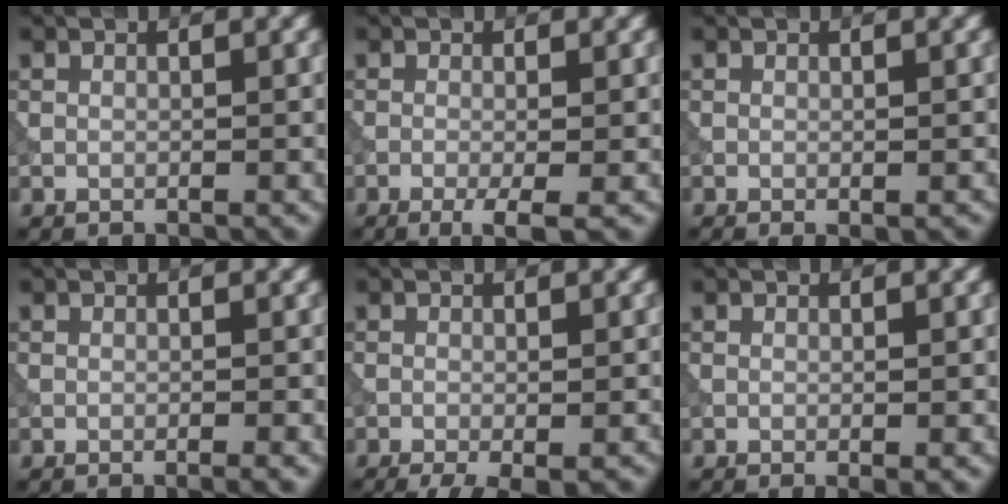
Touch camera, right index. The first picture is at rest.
{"total": 3.0, "force": [-1.2, 0.6, 2.7], "torque": [-0.047, -0.006, -0.023]}
{"total": 0.8, "force": [-0.2, 0.1, 0.8], "torque": [-0.012, -0.004, -0.002]}
{"total": 1.2, "force": [-0.4, 0.3, 1.1], "torque": [-0.010, -0.002, -0.009]}
{"total": 3.7, "force": [-2.3, 0.8, 2.9], "torque": [-0.043, -0.004, -0.035]}
{"total": 1.0, "force": [-0.3, 0.1, 1.0], "torque": [-0.015, -0.008, -0.004]}